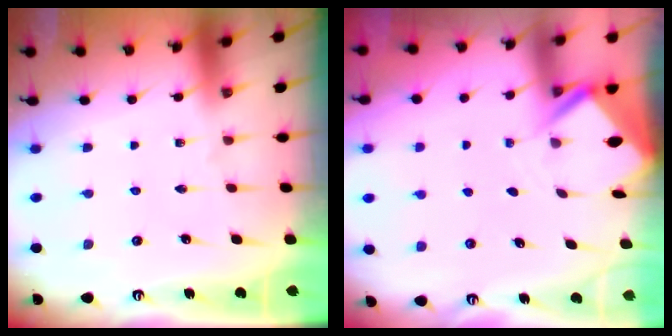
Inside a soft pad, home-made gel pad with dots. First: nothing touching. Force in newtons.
{"total": 3.1, "press": 3.1, "slide": 0.3}